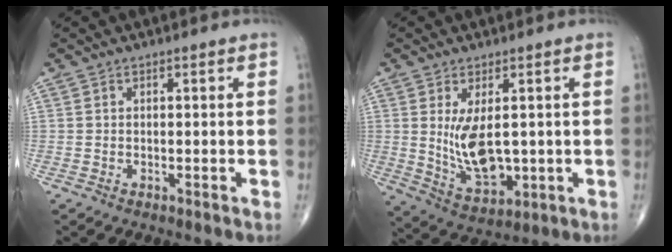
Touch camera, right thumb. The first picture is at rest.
{"total": 9.7, "force": [0.8, 4.9, 8.3], "torque": [-0.135, -0.022, 0.035]}